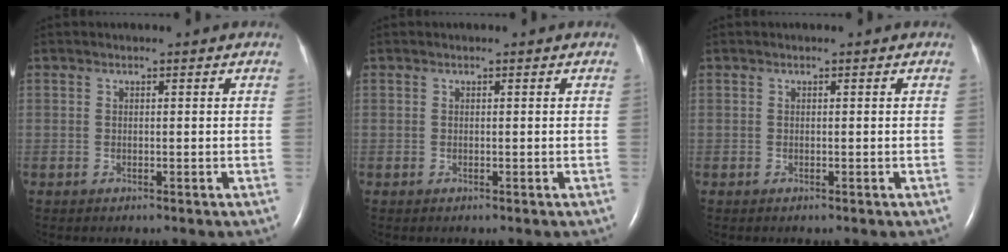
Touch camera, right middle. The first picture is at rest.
{"total": 0.0}
{"total": 0.0}